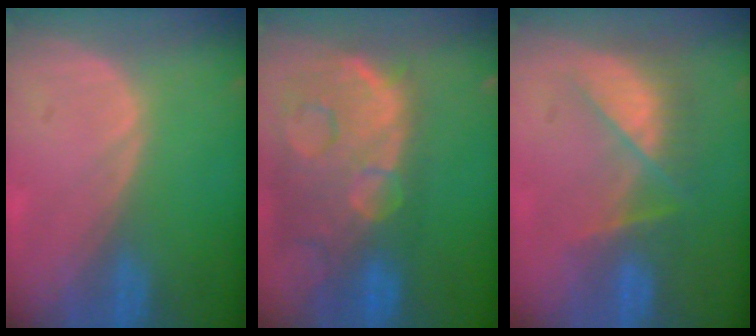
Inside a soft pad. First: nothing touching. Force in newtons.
{"total": 14.6, "press": 11.8, "slide": 8.5}
{"total": 8.2, "press": 7.1, "slide": 4.1}